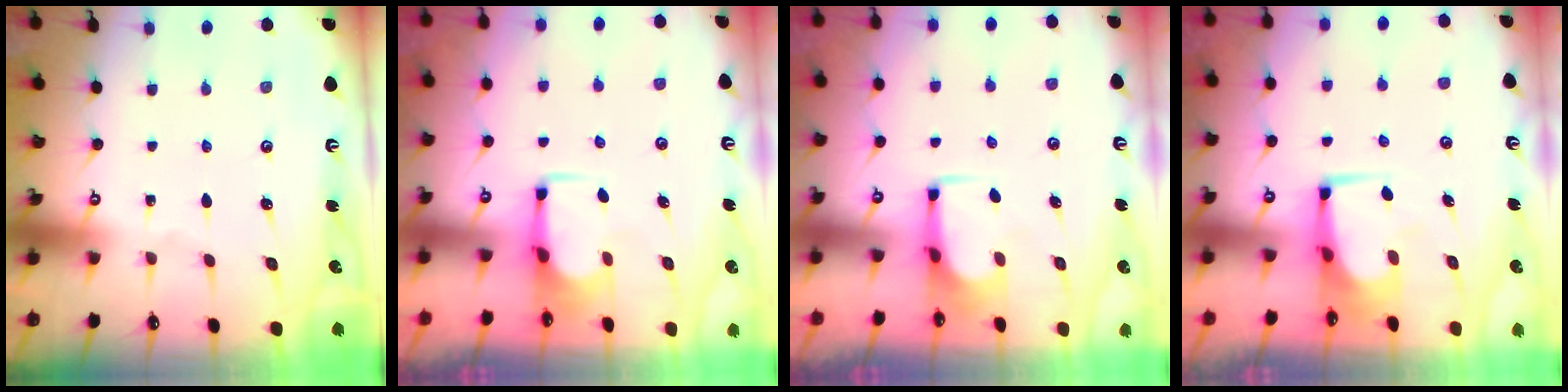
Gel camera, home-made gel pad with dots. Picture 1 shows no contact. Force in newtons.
{"total": 1.9, "press": 1.7, "slide": 0.7}
{"total": 3.7, "press": 3.6, "slide": 0.6}
{"total": 1.0, "press": 0.9, "slide": 0.2}